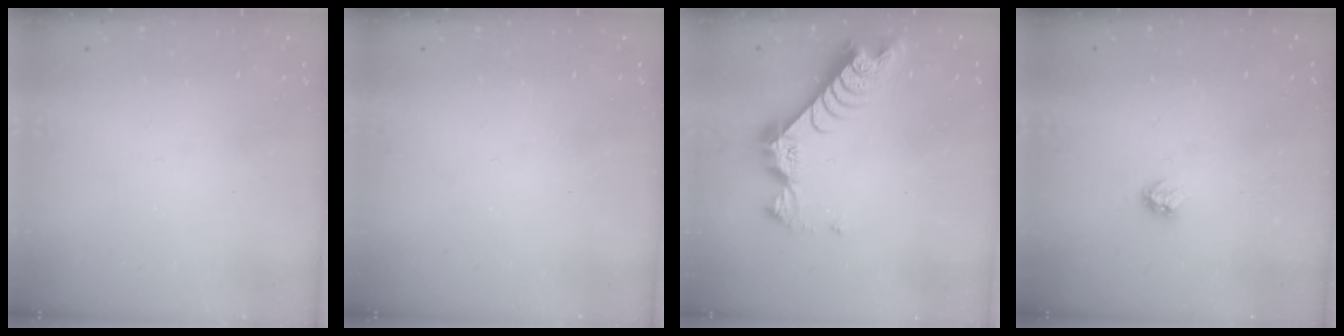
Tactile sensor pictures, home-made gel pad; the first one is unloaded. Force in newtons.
{"total": 0.0}
{"total": 9.9, "press": 9.8, "slide": 1.0}
{"total": 2.9, "press": 2.9, "slide": 0.4}